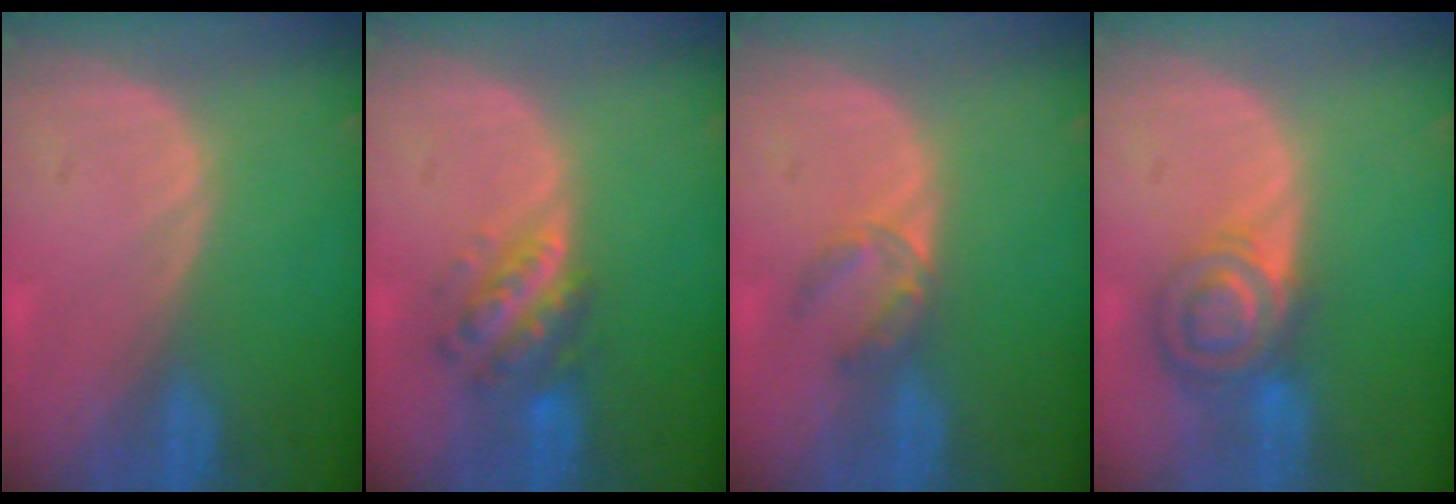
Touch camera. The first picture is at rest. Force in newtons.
{"total": 5.9, "press": 5.5, "slide": 2.2}
{"total": 3.4, "press": 3.2, "slide": 1.0}
{"total": 7.4, "press": 6.3, "slide": 3.9}